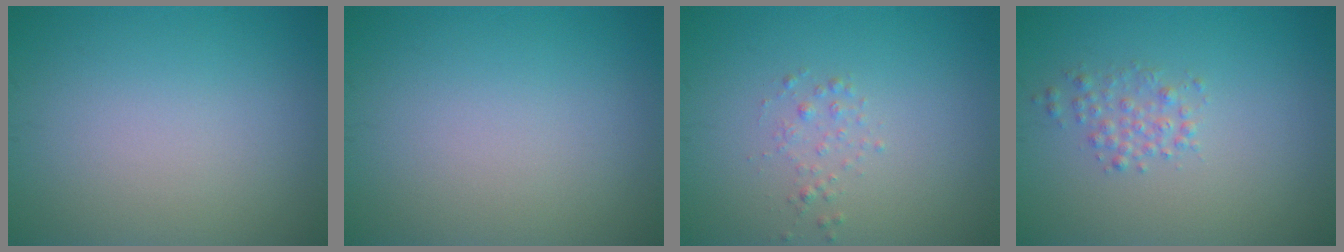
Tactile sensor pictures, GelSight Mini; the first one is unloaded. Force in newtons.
{"total": 0.0}
{"total": 0.9, "press": 0.9, "slide": 0.0}
{"total": 1.6, "press": 1.6, "slide": 0.0}